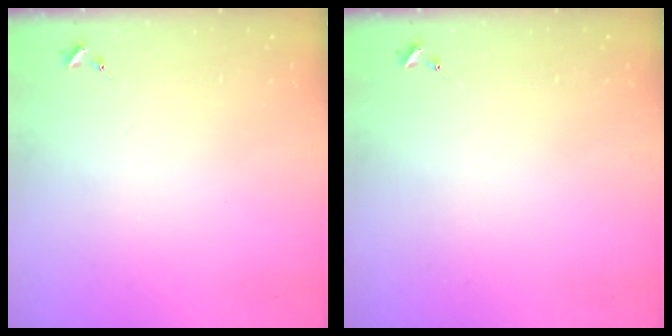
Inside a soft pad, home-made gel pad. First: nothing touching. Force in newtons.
{"total": 0.0}